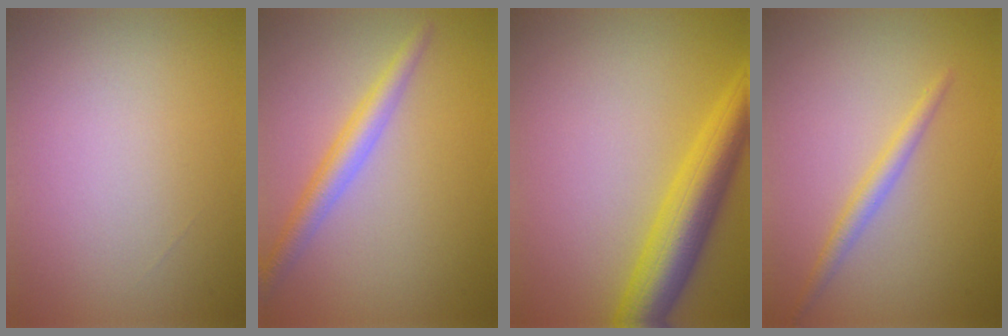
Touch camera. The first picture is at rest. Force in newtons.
{"total": 3.2, "press": 3.2, "slide": 0.1}
{"total": 6.7, "press": 6.7, "slide": 0.2}
{"total": 1.8, "press": 1.8, "slide": 0.1}